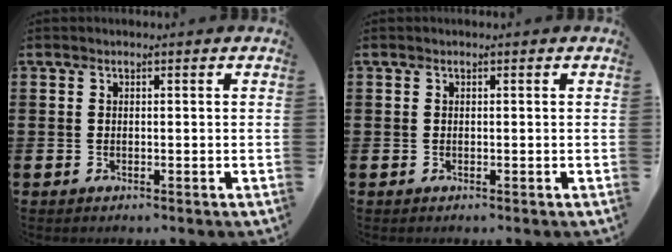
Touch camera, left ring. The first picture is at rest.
{"total": 0.0}